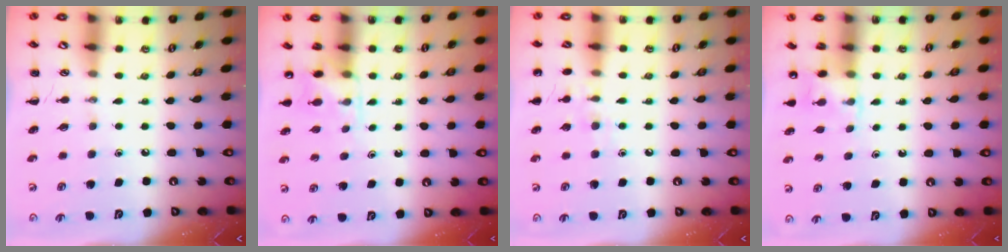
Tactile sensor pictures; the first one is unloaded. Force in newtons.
{"total": 4.4, "press": 4.2, "slide": 1.6}
{"total": 7.5, "press": 7.3, "slide": 1.7}
{"total": 4.4, "press": 4.1, "slide": 1.4}